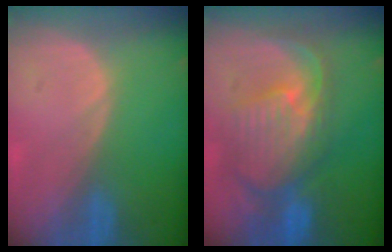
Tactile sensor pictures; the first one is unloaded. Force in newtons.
{"total": 11.1, "press": 9.7, "slide": 5.5}